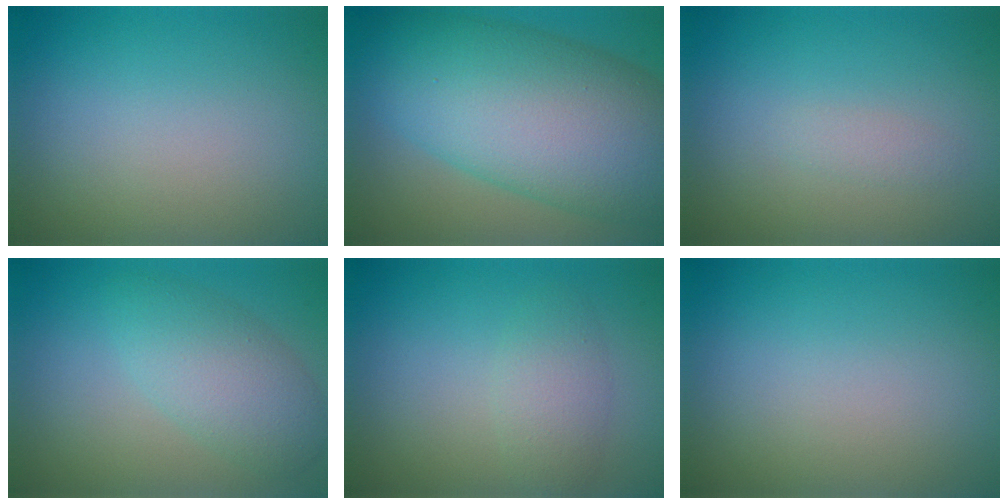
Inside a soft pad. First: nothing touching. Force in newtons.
{"total": 14.0, "press": 14.0, "slide": 0.1}
{"total": 0.9, "press": 0.9, "slide": 0.0}
{"total": 4.3, "press": 4.3, "slide": 0.2}
{"total": 2.4, "press": 2.4, "slide": 0.0}
{"total": 0.0}